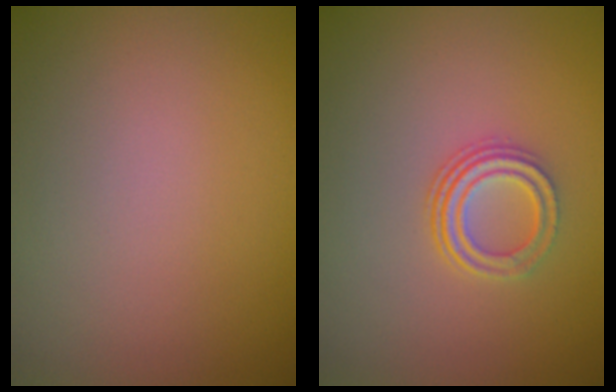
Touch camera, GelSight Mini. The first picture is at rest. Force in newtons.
{"total": 2.9, "press": 2.1, "slide": 2.0}